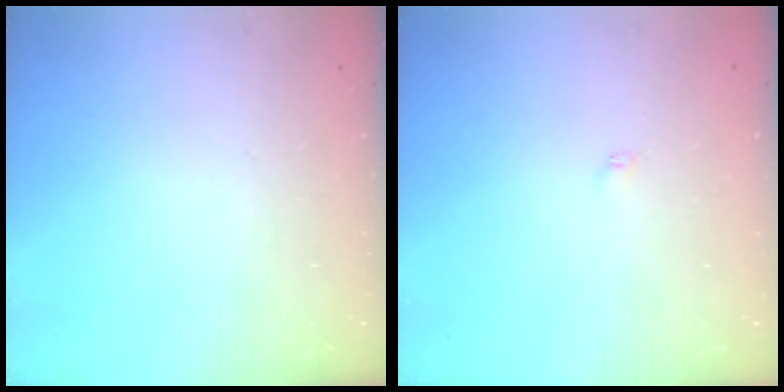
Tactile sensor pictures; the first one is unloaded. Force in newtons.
{"total": 2.0, "press": 1.9, "slide": 0.4}